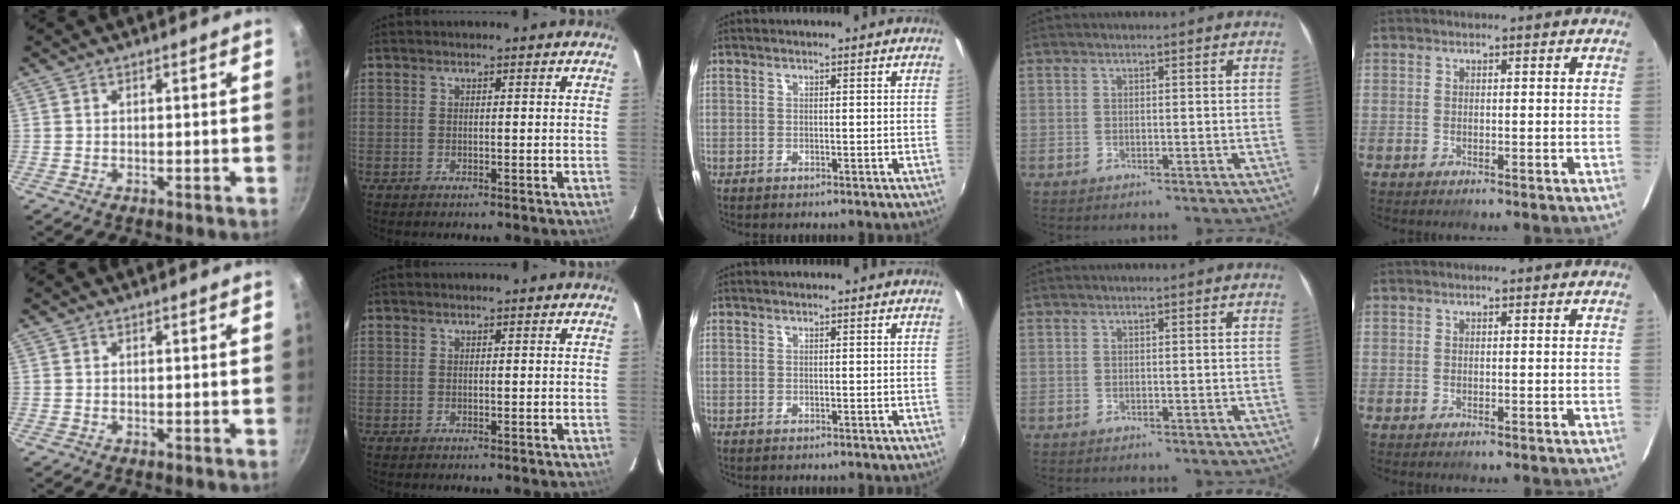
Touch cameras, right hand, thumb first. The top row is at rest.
{}